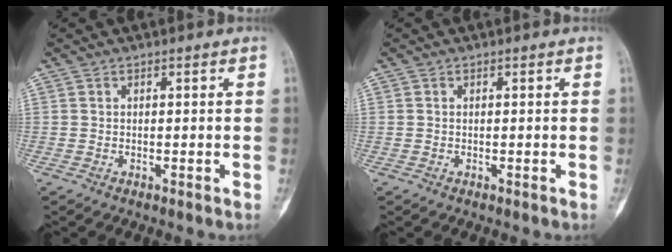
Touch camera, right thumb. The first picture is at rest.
{"total": 0.0}